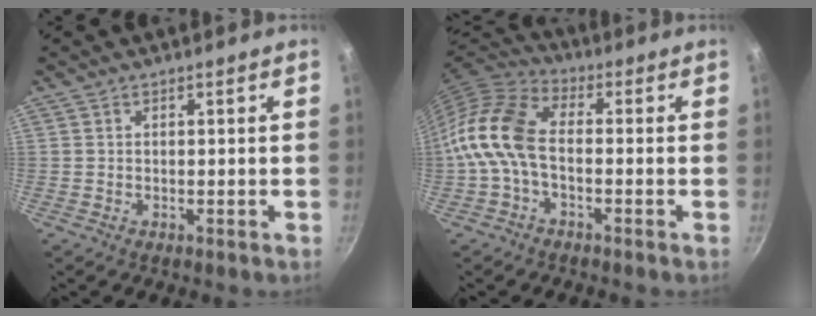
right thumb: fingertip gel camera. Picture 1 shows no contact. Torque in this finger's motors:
{"motor_torque": [0.53, 0.49, 0.05, 0.10, 0.43]}